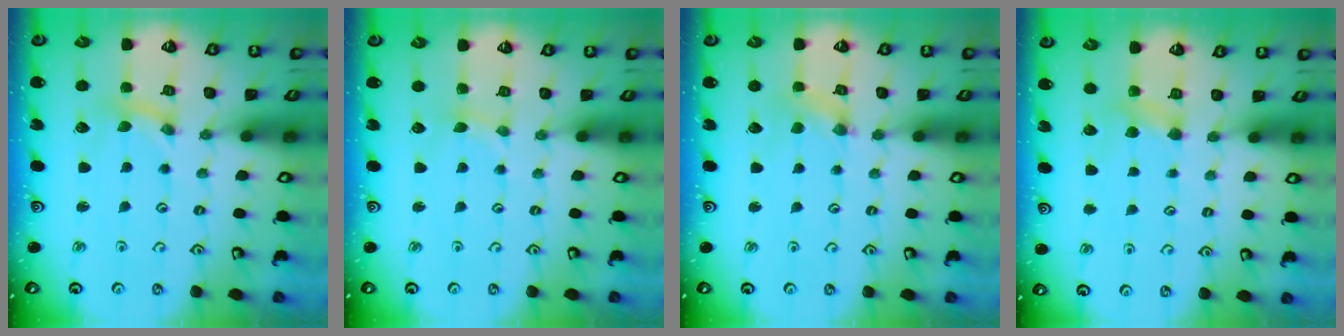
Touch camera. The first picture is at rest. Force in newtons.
{"total": 1.3, "press": 1.2, "slide": 0.2}
{"total": 1.1, "press": 1.1, "slide": 0.2}
{"total": 4.2, "press": 4.2, "slide": 0.5}